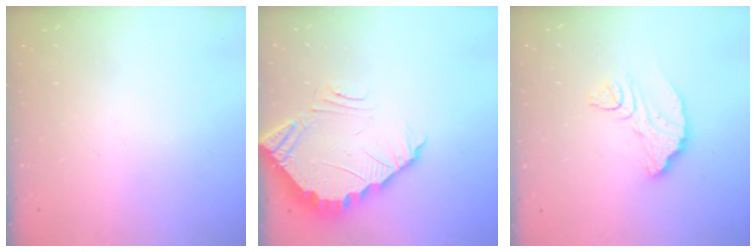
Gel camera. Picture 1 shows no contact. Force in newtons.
{"total": 4.2, "press": 4.2, "slide": 0.2}
{"total": 7.7, "press": 7.7, "slide": 0.5}